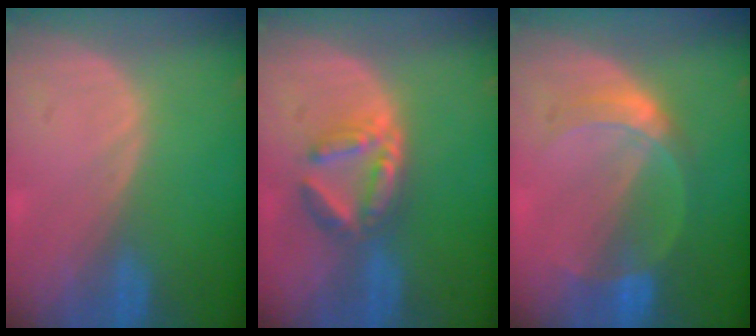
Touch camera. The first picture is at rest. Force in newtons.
{"total": 5.8, "press": 5.5, "slide": 1.6}
{"total": 5.0, "press": 4.9, "slide": 0.2}